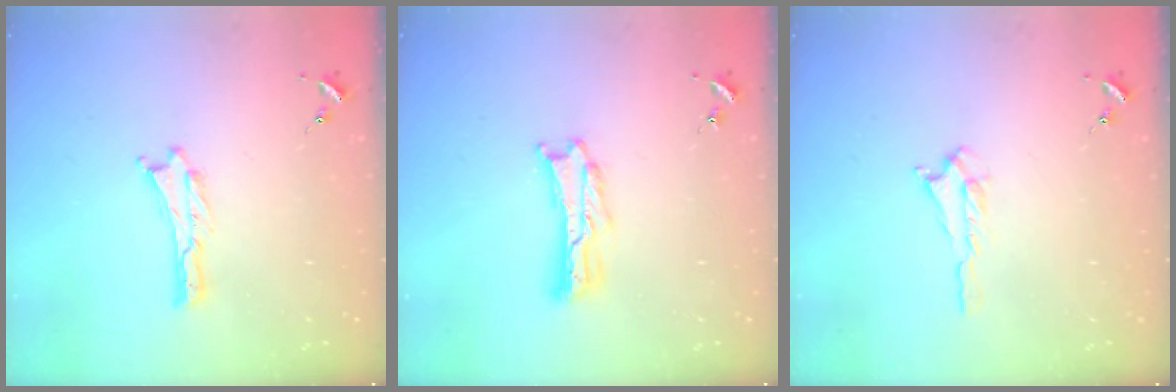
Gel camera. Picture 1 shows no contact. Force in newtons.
{"total": 2.8, "press": 2.7, "slide": 0.4}
{"total": 0.7, "press": 0.7, "slide": 0.2}